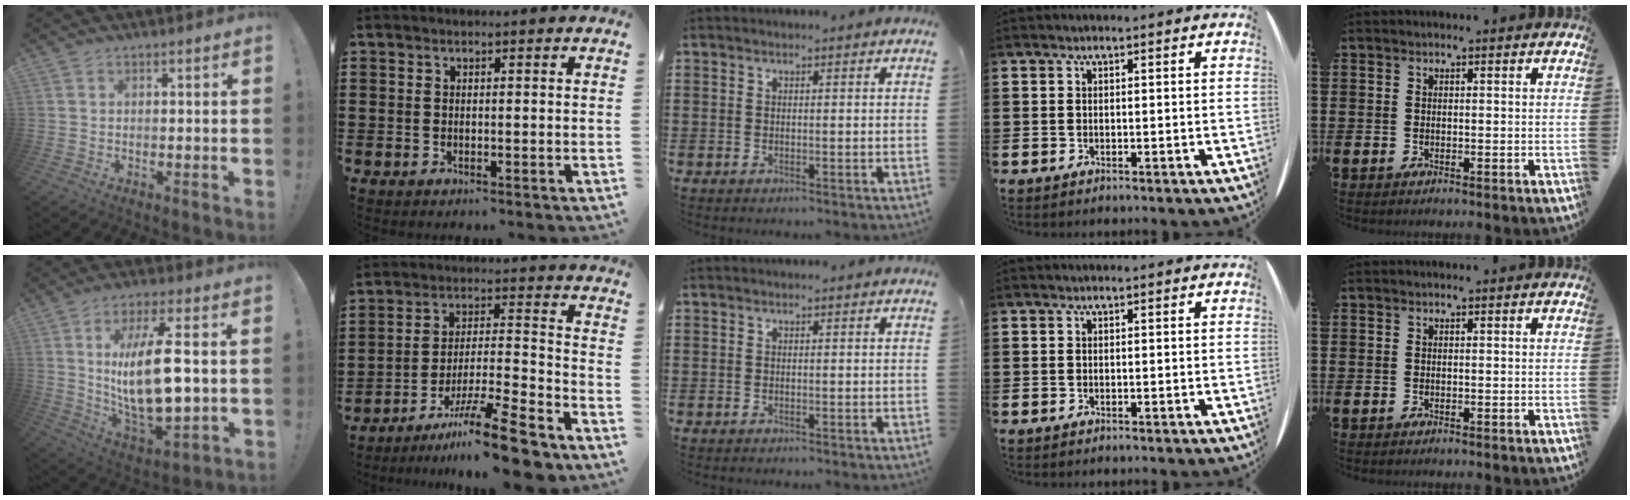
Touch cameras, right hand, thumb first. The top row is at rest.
{"thumb": {"total": 19.1, "force": [2.4, 6.9, 17.7], "torque": [-0.339, -0.018, 0.029]}, "index": {"total": 13.2, "force": [-10.2, 1.0, 8.2], "torque": [-0.118, 0.037, -0.186]}}